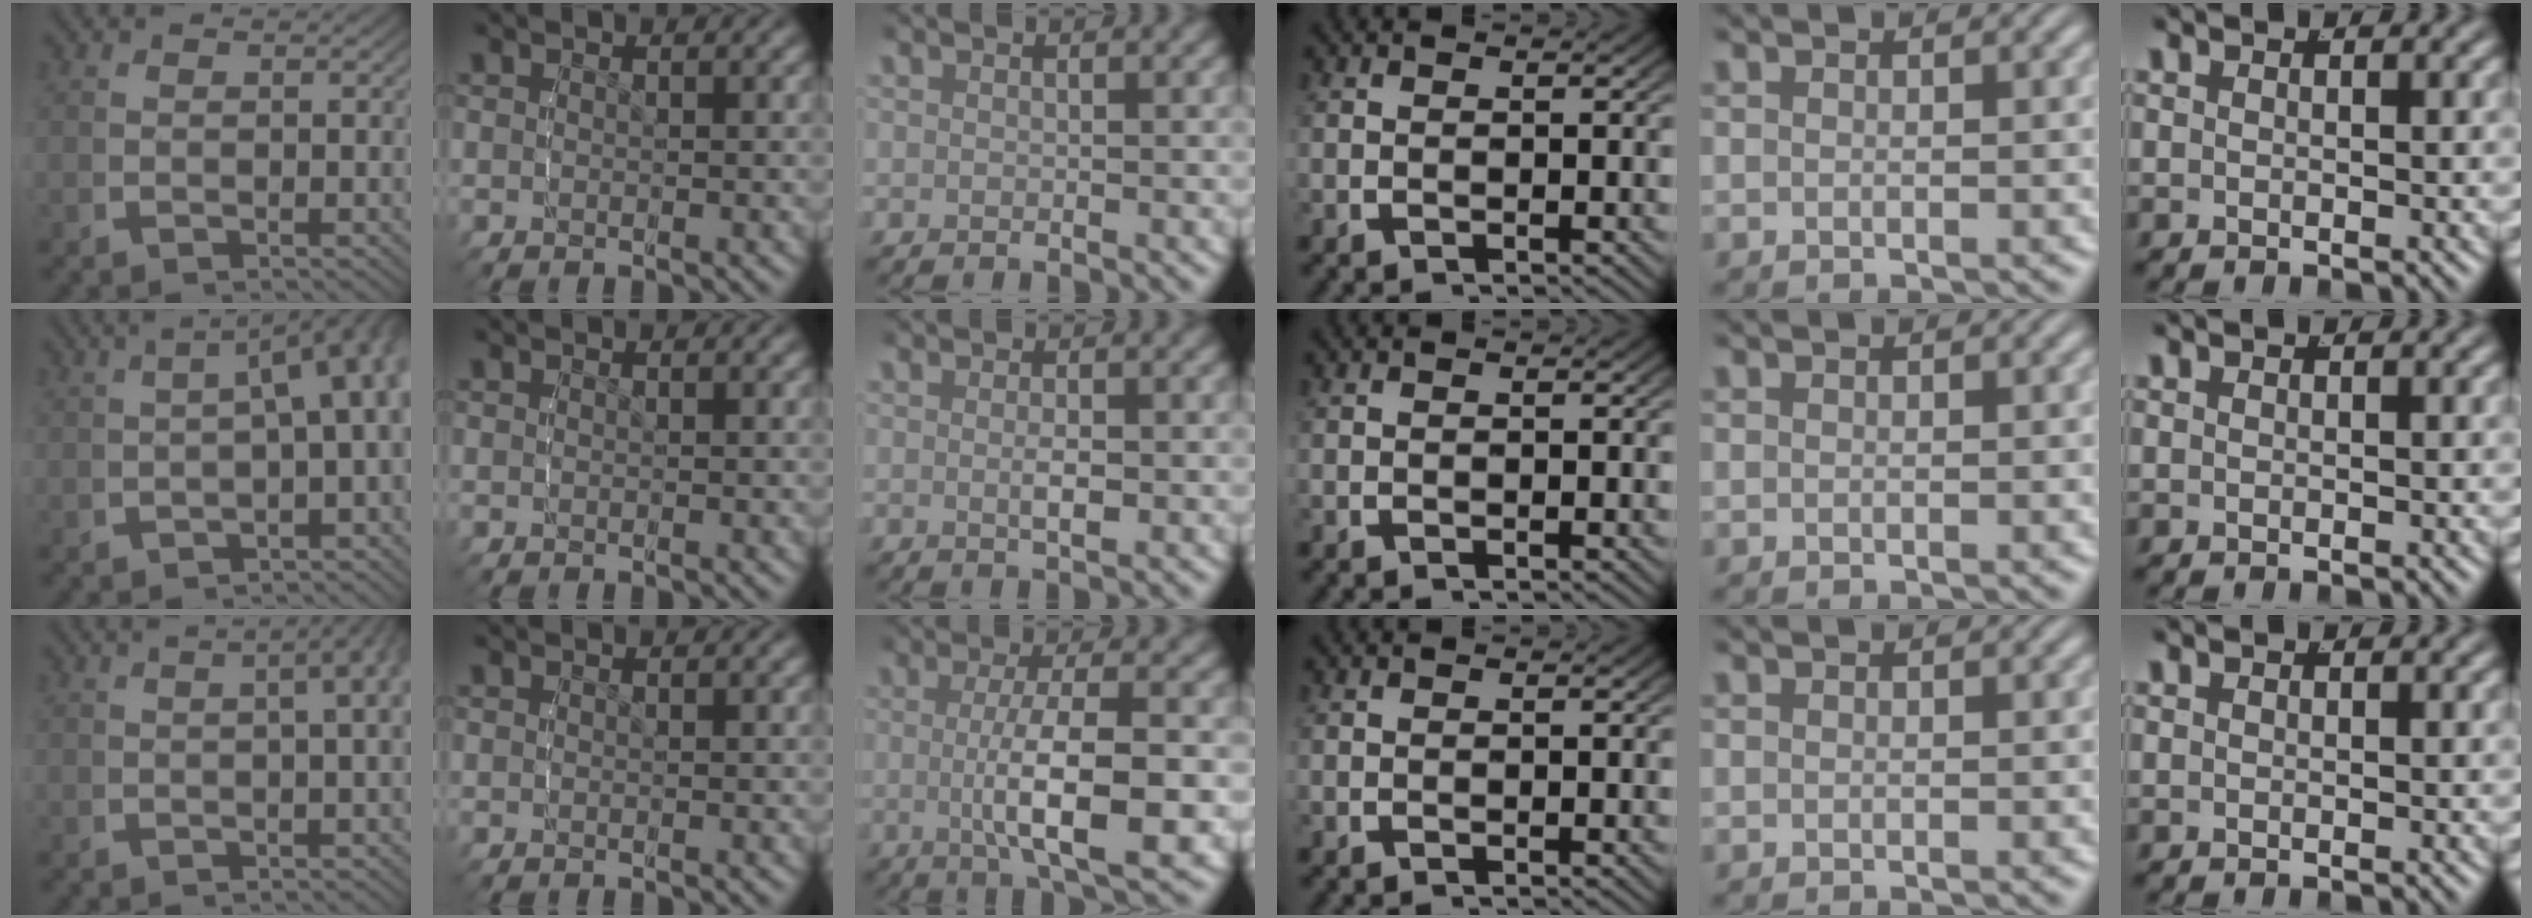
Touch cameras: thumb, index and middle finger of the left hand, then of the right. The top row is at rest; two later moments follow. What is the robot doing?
{"motion": "lift_and_place", "object": "cubes"}